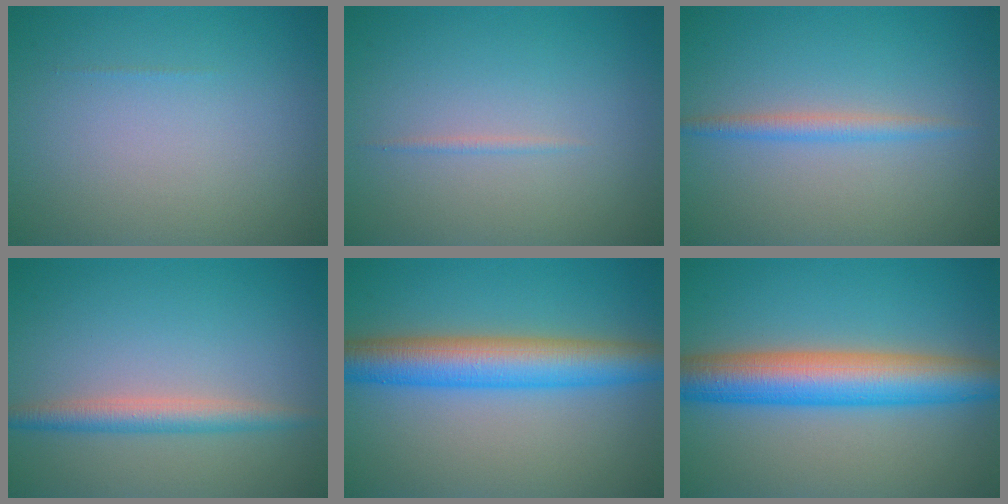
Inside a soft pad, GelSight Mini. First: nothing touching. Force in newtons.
{"total": 0.5, "press": 0.5, "slide": 0.0}
{"total": 1.7, "press": 1.7, "slide": 0.0}
{"total": 2.7, "press": 2.7, "slide": 0.0}
{"total": 7.0, "press": 7.0, "slide": 0.2}
{"total": 8.2, "press": 8.2, "slide": 0.3}